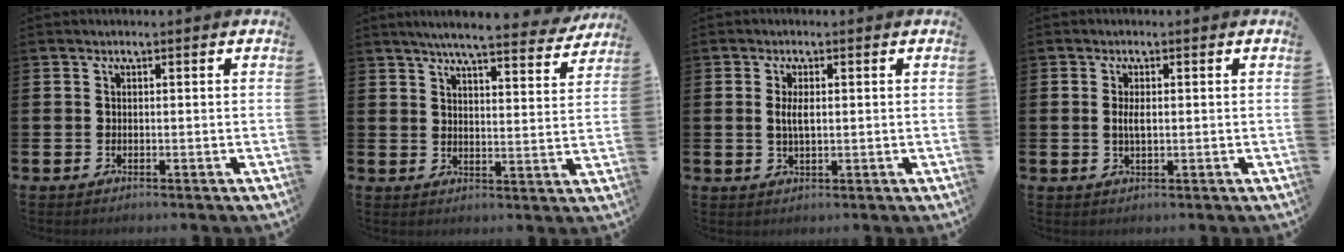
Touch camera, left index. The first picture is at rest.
{"total": 6.2, "force": [5.8, 0.3, 2.2], "torque": [-0.051, -0.034, 0.097]}
{"total": 2.7, "force": [0.5, 1.1, 2.5], "torque": [-0.049, 0.006, 0.005]}
{"total": 2.1, "force": [0.1, 0.8, 2.0], "torque": [-0.037, 0.003, 0.000]}